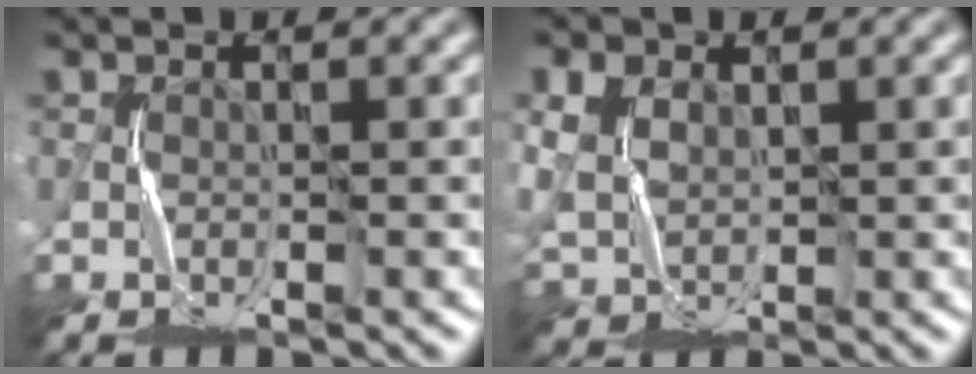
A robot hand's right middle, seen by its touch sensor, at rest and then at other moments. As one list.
[{"total": 4.4, "force": [1.3, 3.5, 2.4], "torque": [-0.072, -0.004, 0.035]}]